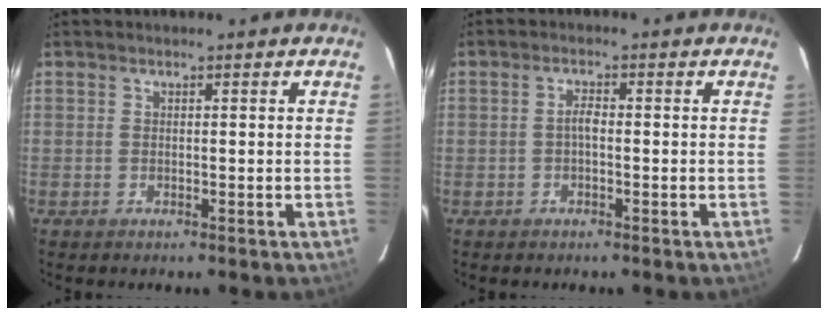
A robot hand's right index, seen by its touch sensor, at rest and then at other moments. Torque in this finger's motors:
{"motor_torque": [0.47, -0.01, 0.29, 0.06]}